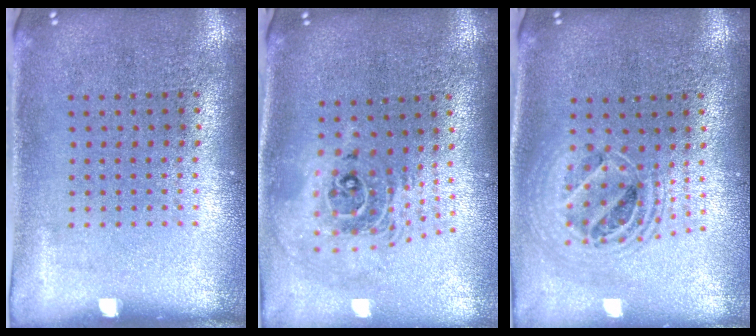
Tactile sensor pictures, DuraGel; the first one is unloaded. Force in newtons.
{"total": 2.2, "press": 1.7, "slide": 1.5}
{"total": 1.9, "press": 1.6, "slide": 1.1}